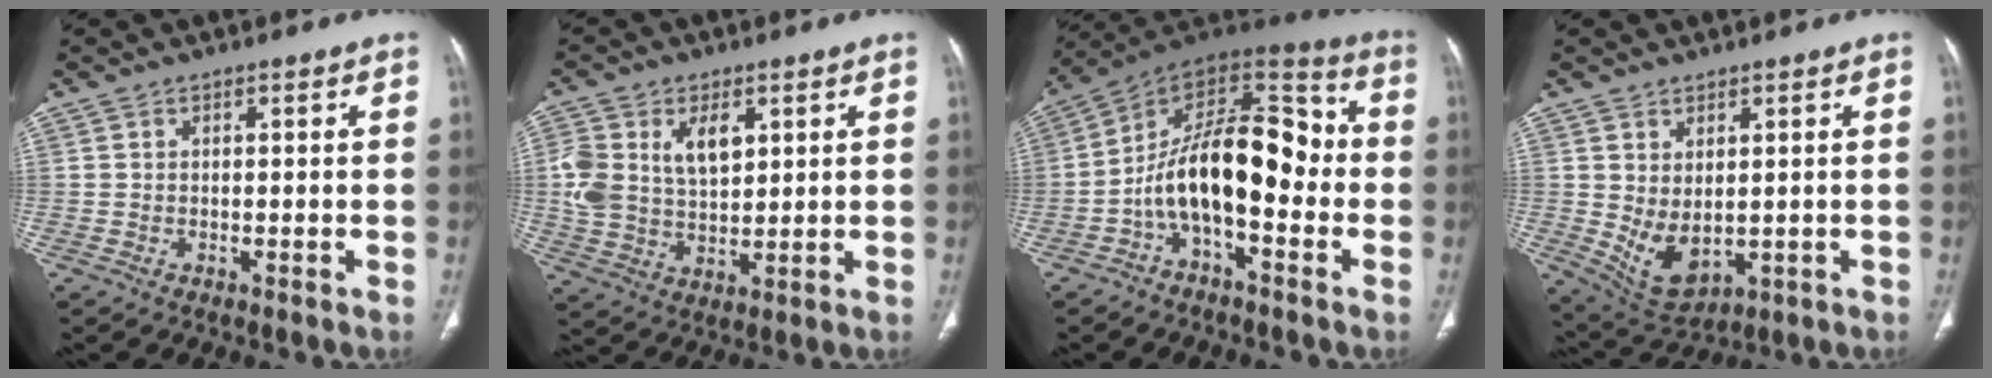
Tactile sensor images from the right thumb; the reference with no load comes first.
{"total": 11.3, "force": [3.4, 7.0, 8.3], "torque": [-0.151, -0.002, 0.073]}
{"total": 18.5, "force": [-3.4, 9.3, 15.7], "torque": [-0.230, 0.076, -0.066]}
{"total": 7.6, "force": [0.1, 4.6, 6.1], "torque": [-0.098, -0.011, 0.029]}